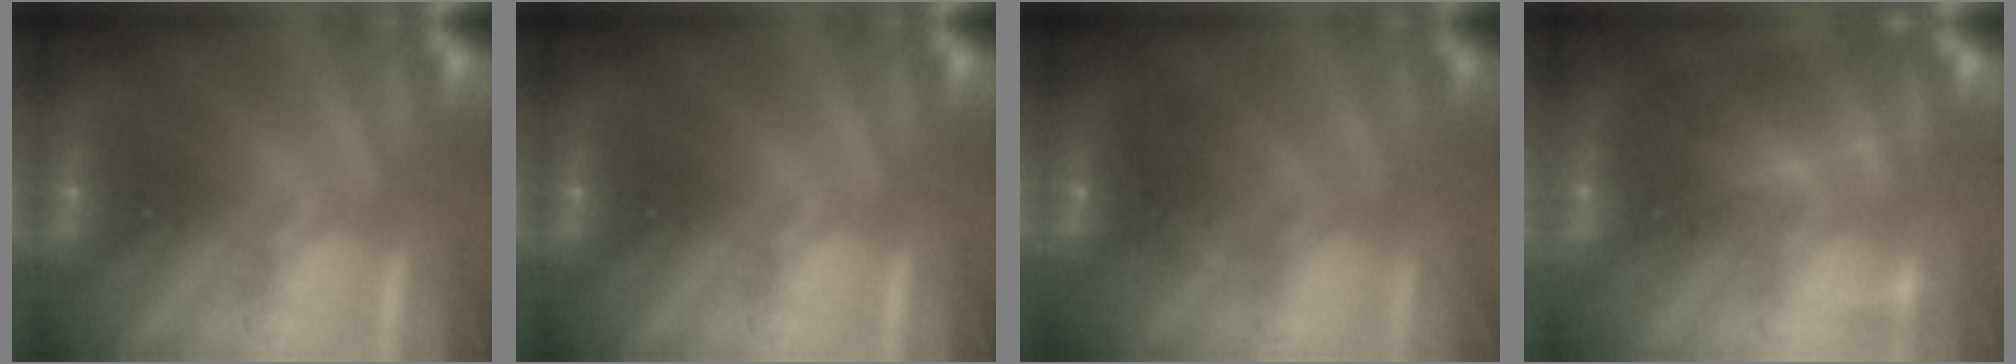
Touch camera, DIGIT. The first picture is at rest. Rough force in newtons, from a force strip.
{"total": 0.0}
{"total": 7.3}
{"total": 4.3}